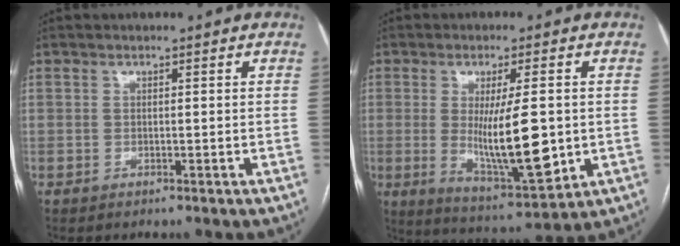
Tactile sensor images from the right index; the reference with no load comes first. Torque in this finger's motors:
{"motor_torque": [1.21, -0.67, 0.71, 0.15]}